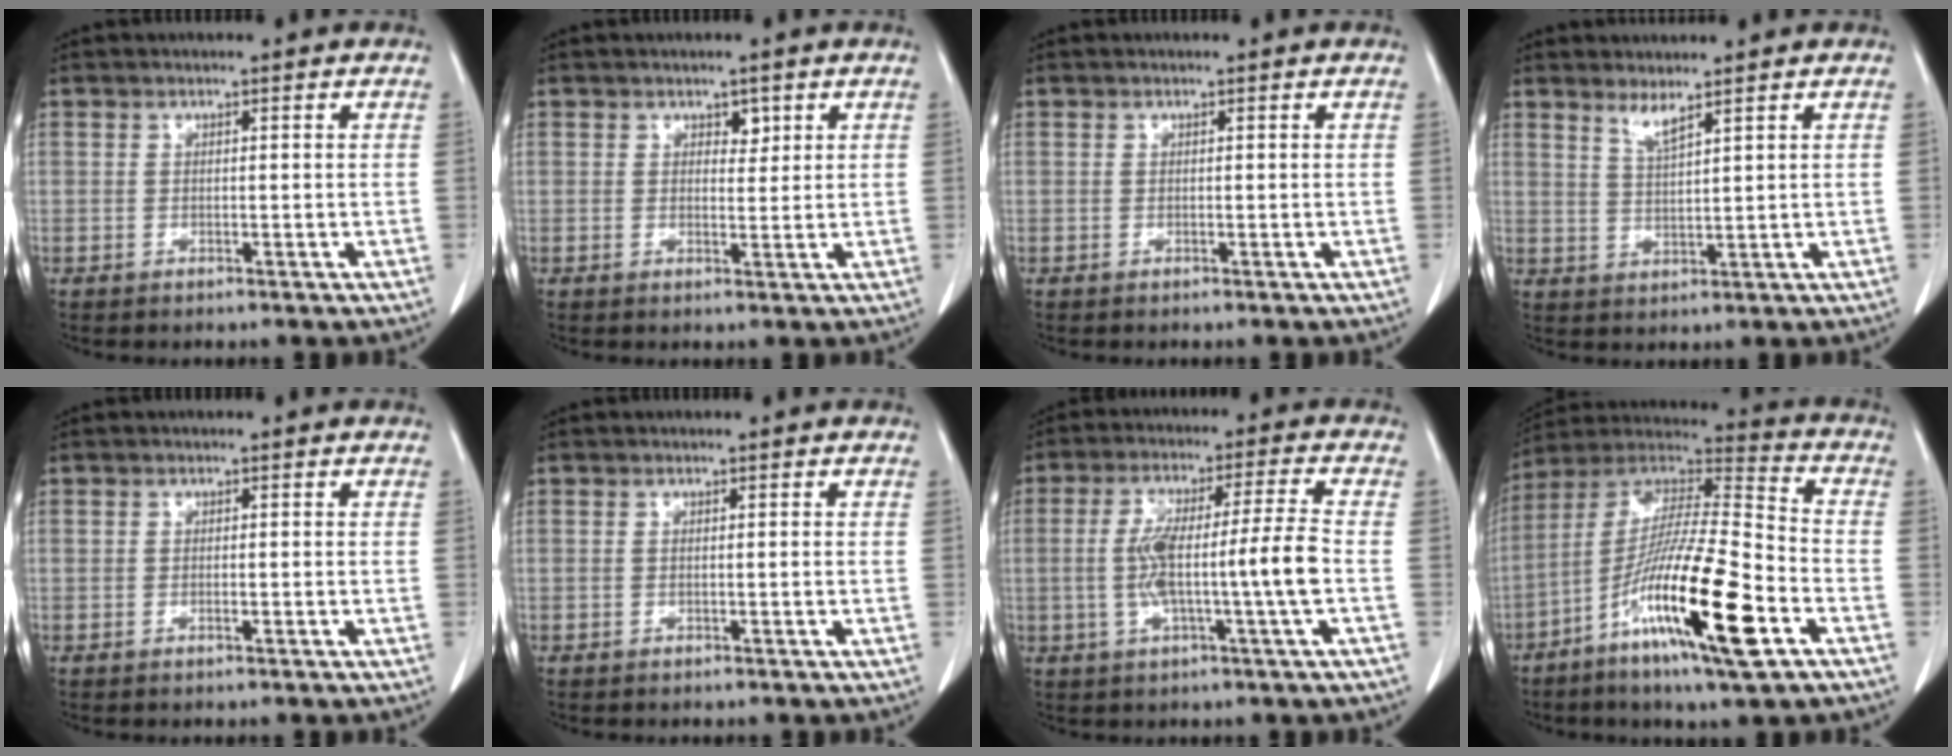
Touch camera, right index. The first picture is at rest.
{"total": 1.8, "force": [1.0, 1.1, 1.0], "torque": [-0.009, -0.003, 0.015]}
{"total": 0.0}
{"total": 2.7, "force": [2.1, -0.2, 1.6], "torque": [-0.033, -0.013, 0.045]}
{"total": 0.8, "force": [-0.2, 0.3, 0.7], "torque": [-0.015, -0.001, -0.003]}
{"total": 0.5, "force": [-0.1, 0.0, 0.5], "torque": [-0.013, -0.002, 0.001]}
{"total": 10.8, "force": [-1.6, -0.5, 10.7], "torque": [-0.198, 0.012, -0.028]}
{"total": 21.0, "force": [-8.5, 1.7, 19.2], "torque": [-0.375, -0.029, -0.156]}